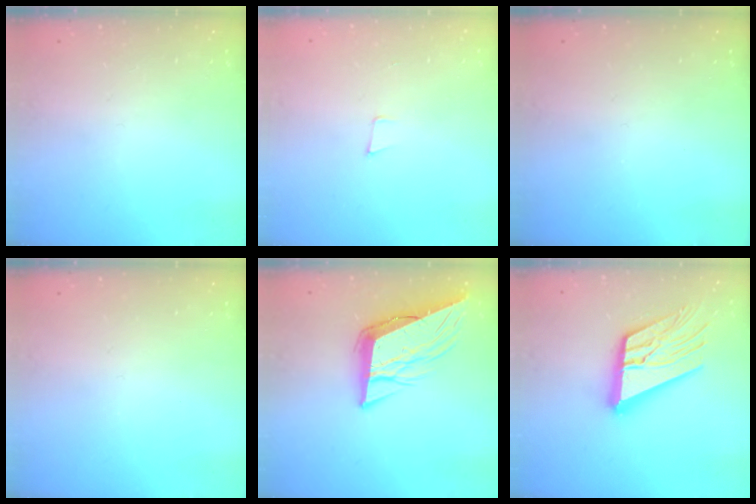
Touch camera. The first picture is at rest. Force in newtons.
{"total": 4.6, "press": 3.6, "slide": 2.9}
{"total": 0.0}
{"total": 0.0}
{"total": 11.8, "press": 11.2, "slide": 3.6}
{"total": 19.8, "press": 19.7, "slide": 2.3}